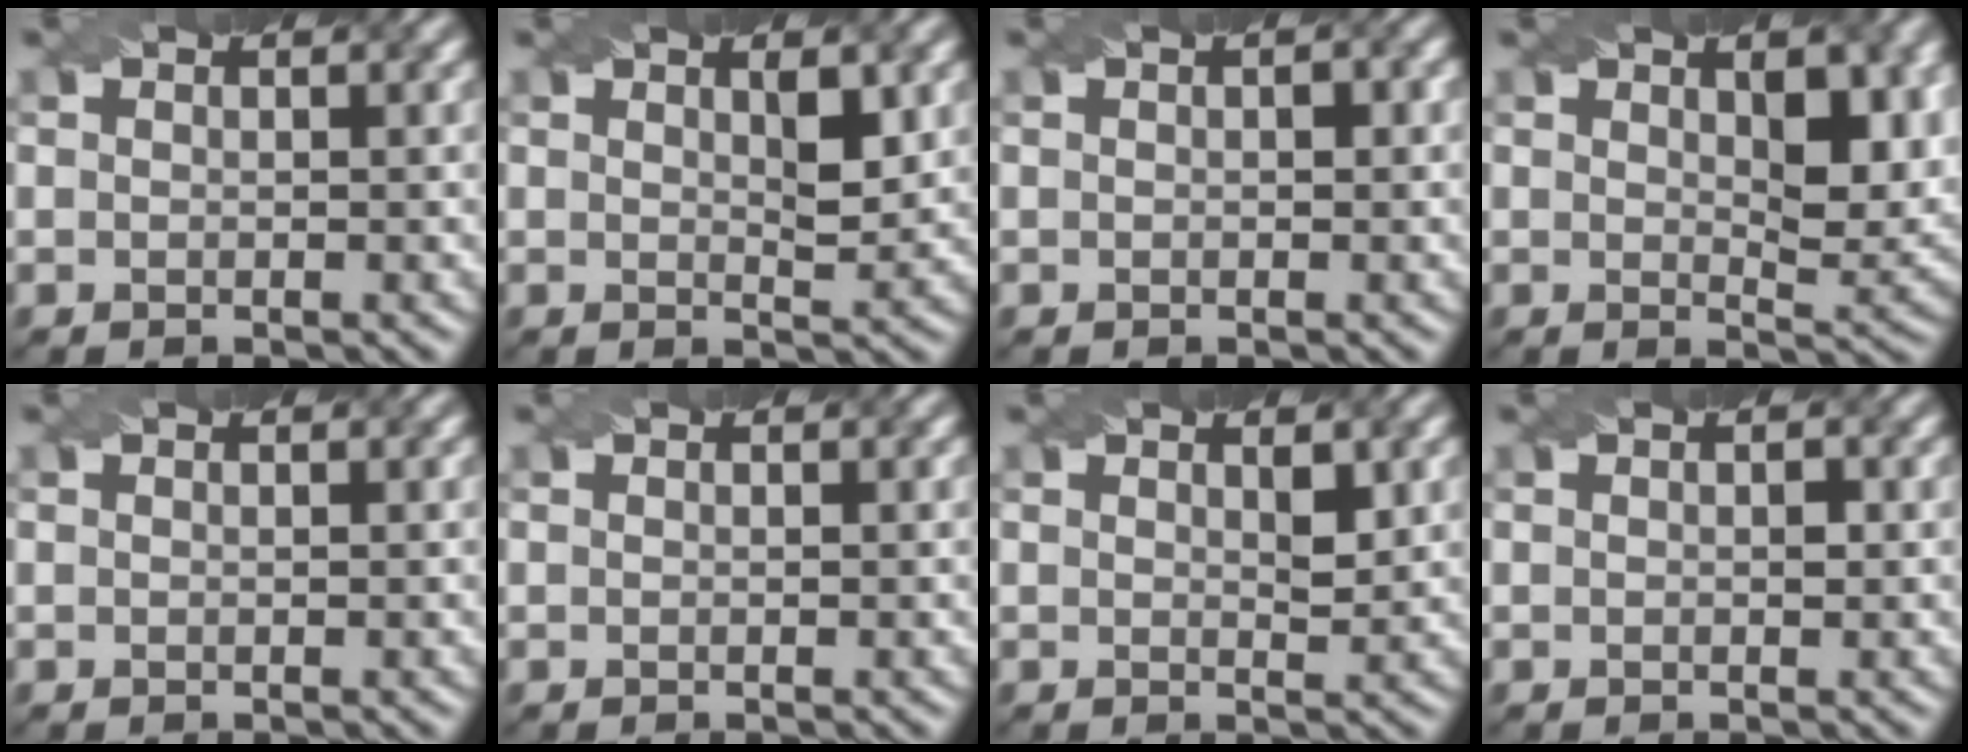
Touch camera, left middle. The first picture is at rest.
{"total": 2.2, "force": [0.9, 0.5, 1.9], "torque": [-0.028, -0.006, 0.017]}
{"total": 0.8, "force": [0.1, 0.4, 0.7], "torque": [-0.009, 0.001, 0.001]}
{"total": 5.4, "force": [1.7, 2.4, 4.6], "torque": [-0.061, -0.008, 0.033]}
{"total": 0.0}
{"total": 0.0}
{"total": 1.3, "force": [0.6, 0.5, 1.0], "torque": [-0.015, -0.006, 0.012]}
{"total": 0.6, "force": [0.0, 0.3, 0.5], "torque": [-0.006, 0.001, 0.000]}